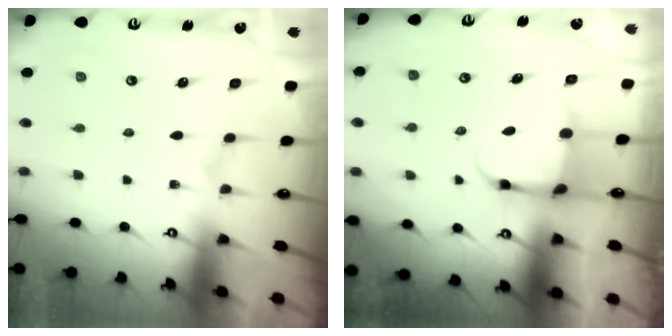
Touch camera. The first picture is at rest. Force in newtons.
{"total": 3.9, "press": 3.7, "slide": 1.1}